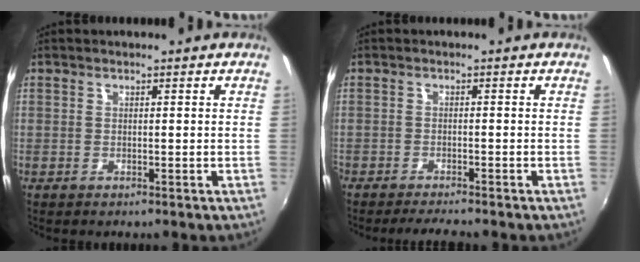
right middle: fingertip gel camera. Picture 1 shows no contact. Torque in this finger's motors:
{"motor_torque": [0.47, -0.43, 0.17, 0.08]}